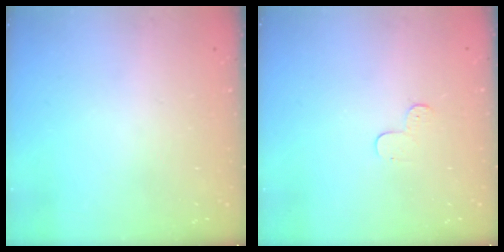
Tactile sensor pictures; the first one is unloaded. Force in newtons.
{"total": 3.9, "press": 3.9, "slide": 0.4}